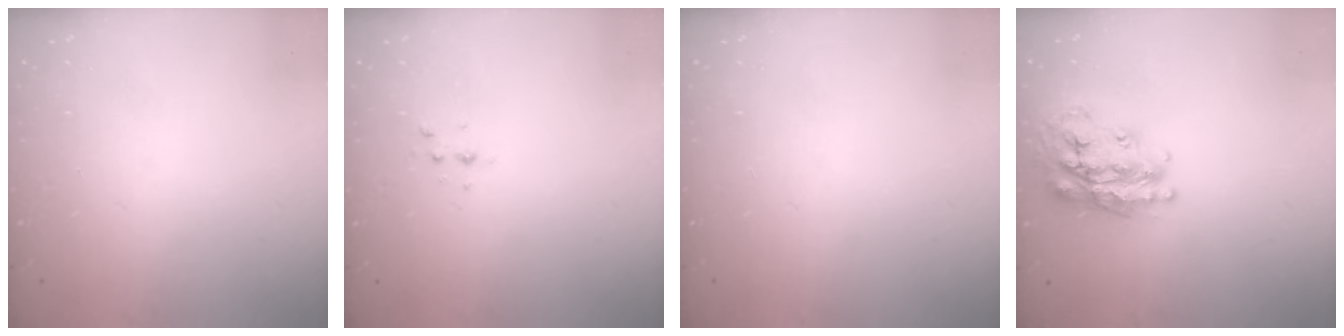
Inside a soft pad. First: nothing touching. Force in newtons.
{"total": 3.6, "press": 3.1, "slide": 1.7}
{"total": 0.0}
{"total": 20.8, "press": 20.8, "slide": 1.4}